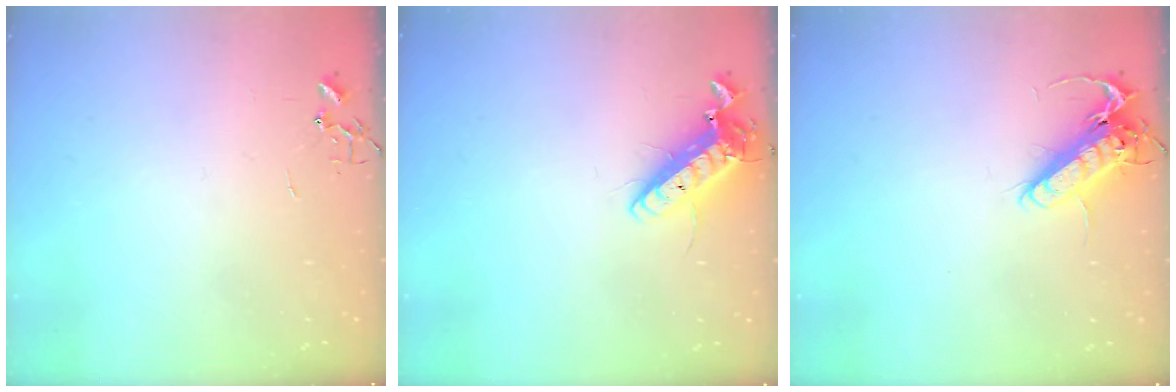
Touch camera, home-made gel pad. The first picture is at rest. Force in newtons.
{"total": 14.3, "press": 14.0, "slide": 2.8}
{"total": 13.3, "press": 13.1, "slide": 2.4}